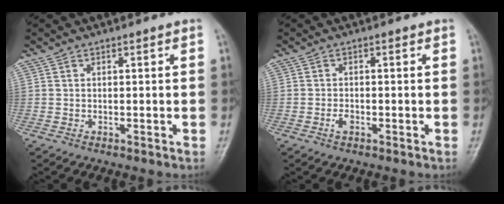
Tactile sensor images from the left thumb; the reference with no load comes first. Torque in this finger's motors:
{"motor_torque": [-0.05, 0.05, 0.08, -0.05, 0.00]}